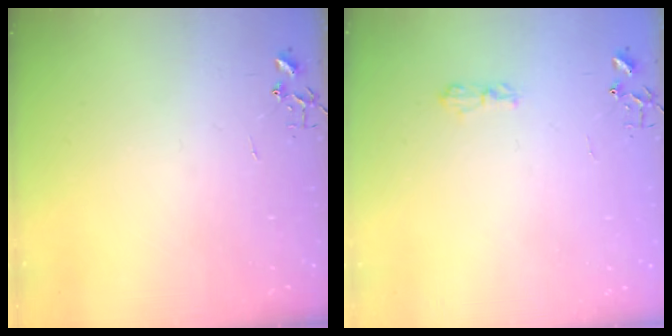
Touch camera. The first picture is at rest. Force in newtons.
{"total": 5.4, "press": 5.4, "slide": 0.7}